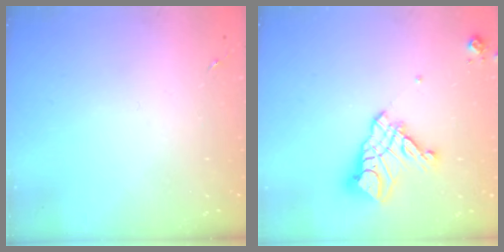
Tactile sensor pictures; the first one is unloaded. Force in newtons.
{"total": 14.4, "press": 14.3, "slide": 1.5}